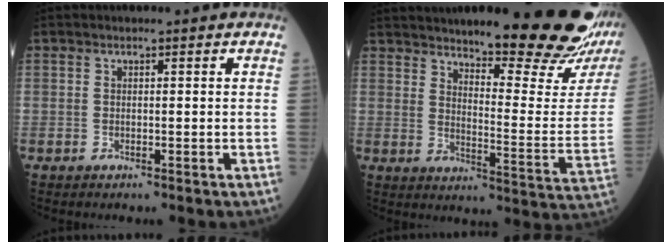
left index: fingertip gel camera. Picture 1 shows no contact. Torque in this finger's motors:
{"motor_torque": [1.05, -1.09, 1.05, 0.17]}